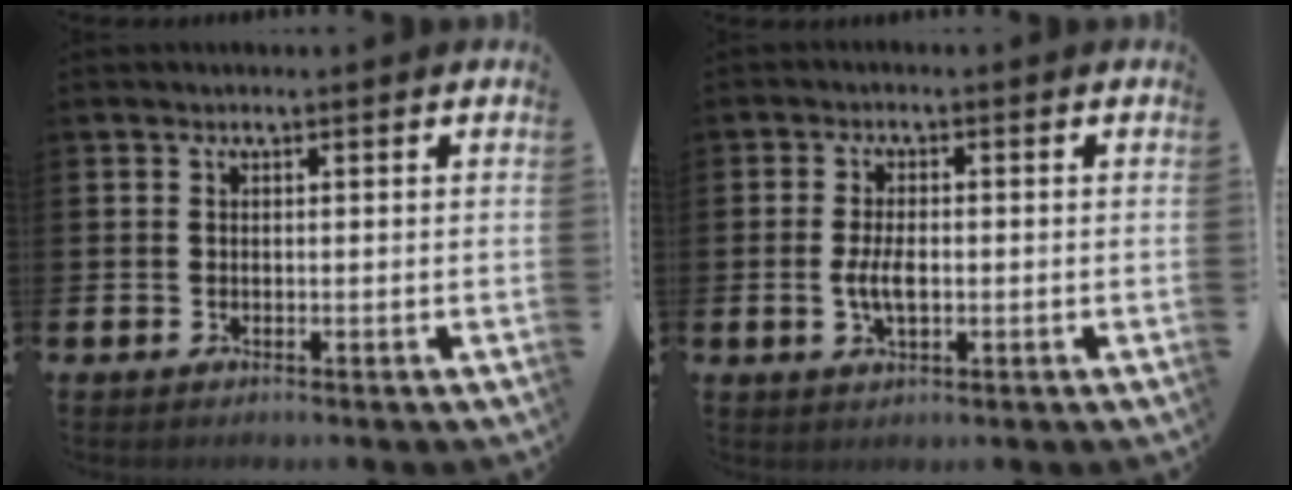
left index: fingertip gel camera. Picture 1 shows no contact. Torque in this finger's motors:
{"motor_torque": [0.79, 0.42, 0.12, 0.13]}